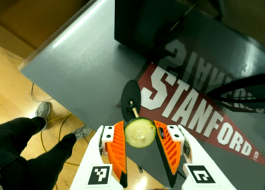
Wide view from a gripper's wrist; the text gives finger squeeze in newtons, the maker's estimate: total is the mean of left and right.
{"total": 7.8, "left": 7.6, "right": 8.0}